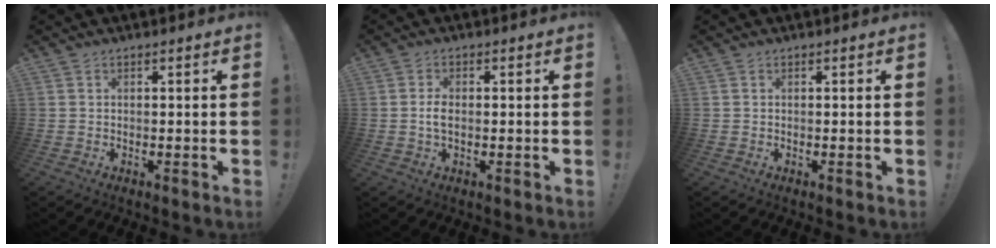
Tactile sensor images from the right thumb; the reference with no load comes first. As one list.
[{"total": 3.1, "force": [-0.3, 1.6, 2.6], "torque": [-0.047, 0.000, -0.009]}, {"total": 0.0}]